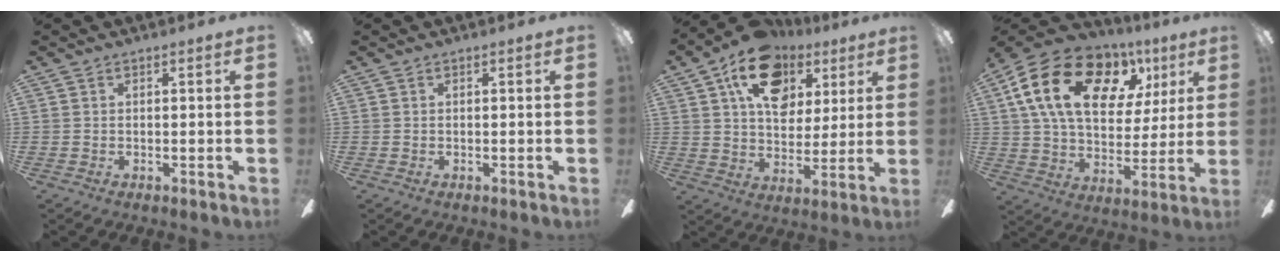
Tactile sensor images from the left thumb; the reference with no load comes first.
{"total": 0.0}
{"total": 17.1, "force": [8.4, 11.4, 9.5], "torque": [-0.156, -0.022, 0.155]}
{"total": 22.9, "force": [9.6, 14.2, 15.1], "torque": [-0.262, -0.015, 0.166]}